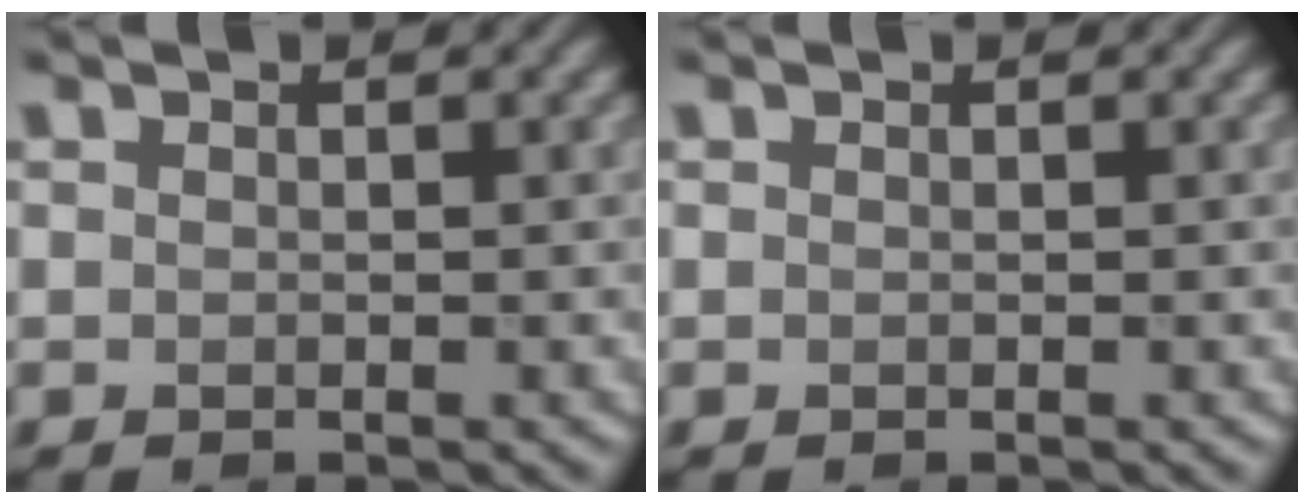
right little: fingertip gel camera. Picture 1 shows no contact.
{"total": 0.0}